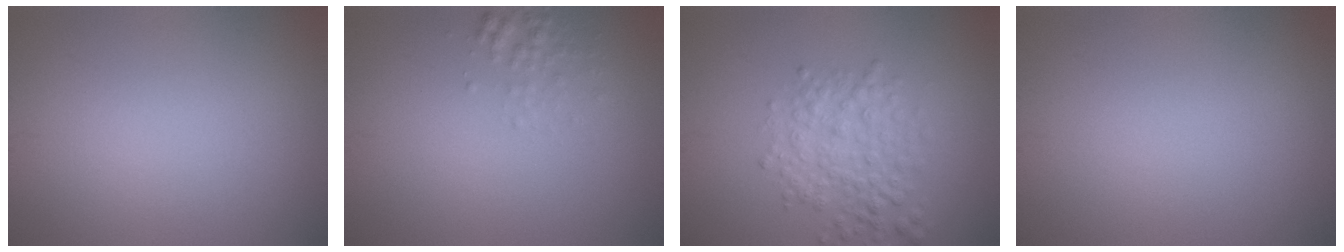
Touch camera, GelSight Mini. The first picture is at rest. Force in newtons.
{"total": 1.3, "press": 1.3, "slide": 0.1}
{"total": 3.6, "press": 3.6, "slide": 0.1}
{"total": 0.0}